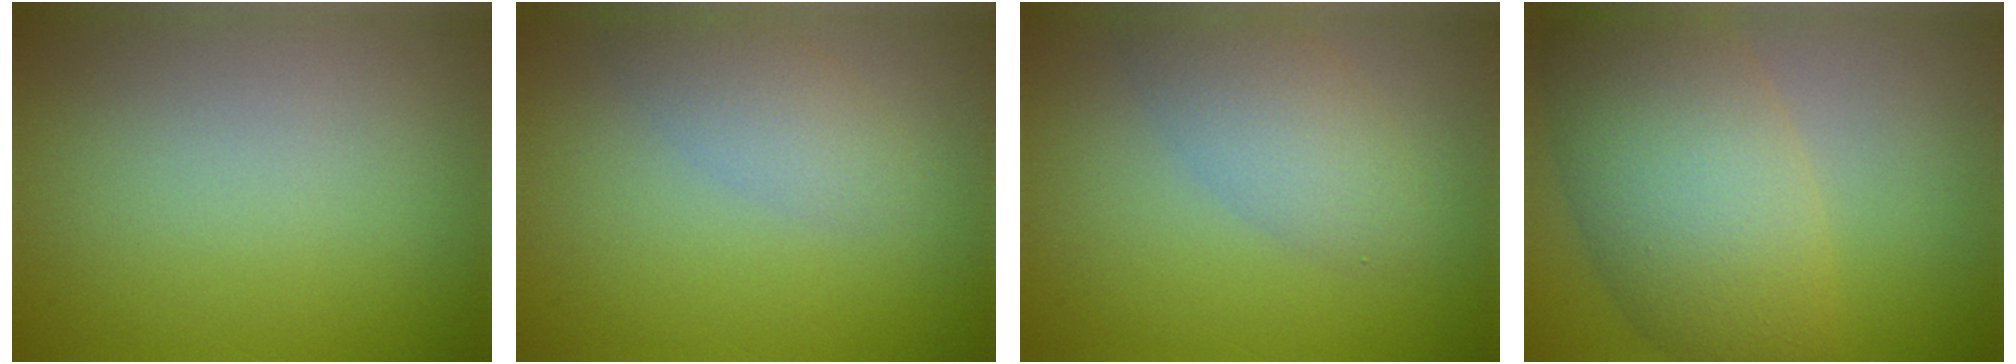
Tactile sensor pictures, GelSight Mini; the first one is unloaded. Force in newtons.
{"total": 2.3, "press": 2.3, "slide": 0.1}
{"total": 3.5, "press": 3.5, "slide": 0.1}
{"total": 8.5, "press": 8.5, "slide": 0.3}